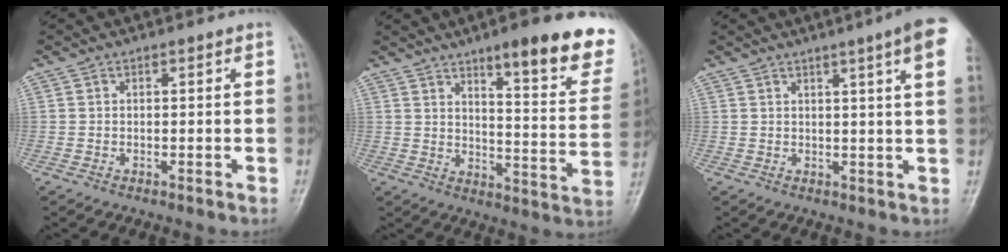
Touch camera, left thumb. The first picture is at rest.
{"total": 19.6, "force": [12.4, 4.3, 14.5], "torque": [-0.153, -0.063, 0.166]}
{"total": 9.2, "force": [4.7, 0.2, 7.9], "torque": [-0.094, -0.008, 0.045]}